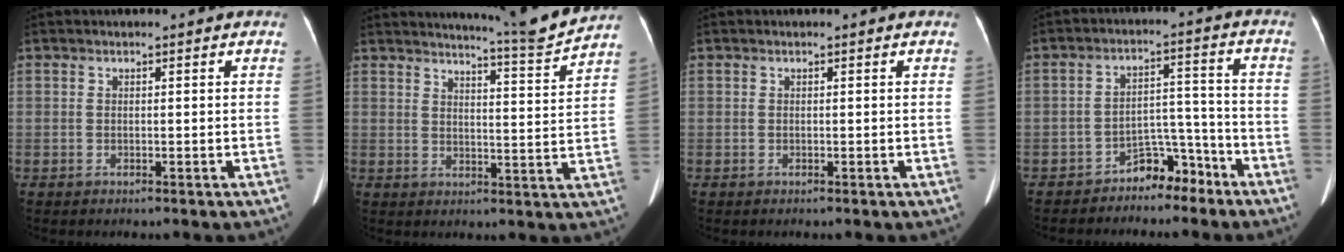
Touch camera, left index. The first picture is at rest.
{"total": 8.1, "force": [7.6, -2.4, 1.3], "torque": [-0.035, -0.048, 0.109]}
{"total": 0.0}
{"total": 5.8, "force": [-5.0, 2.5, 1.6], "torque": [-0.023, 0.023, -0.081]}